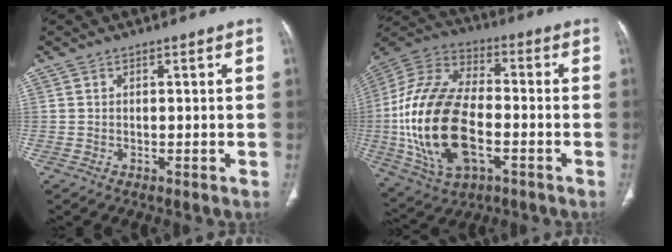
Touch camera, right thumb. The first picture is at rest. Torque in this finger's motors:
{"motor_torque": [0.79, 1.15, 2.22, -0.54, 0.79]}